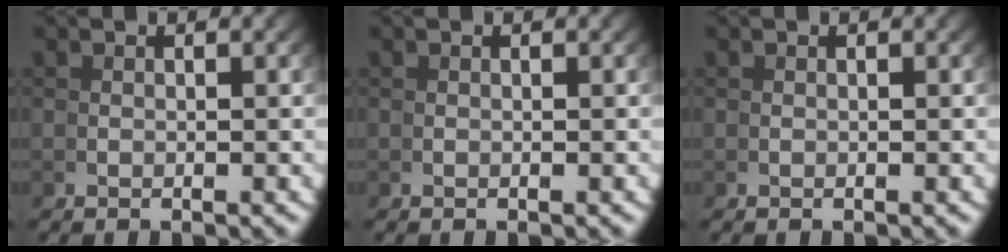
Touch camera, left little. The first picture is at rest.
{"total": 0.0}
{"total": 0.0}